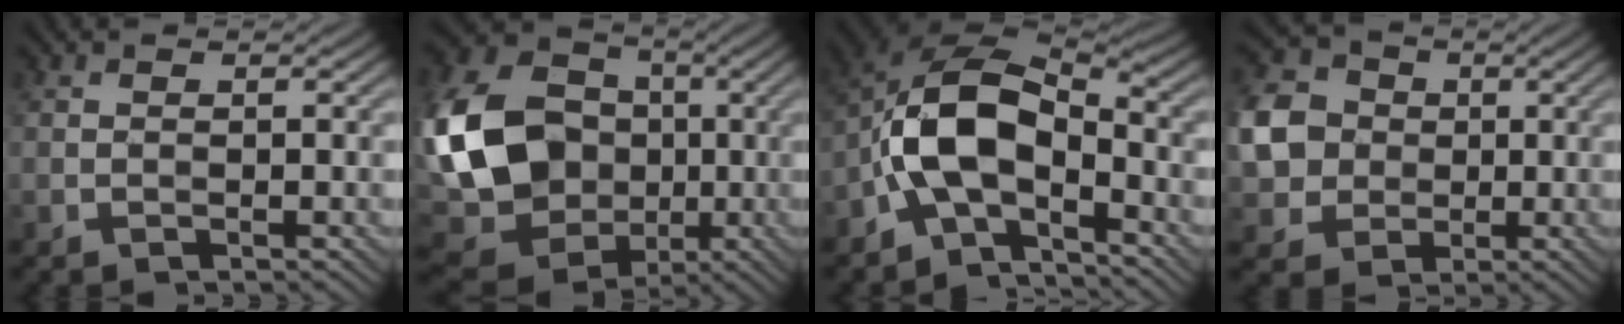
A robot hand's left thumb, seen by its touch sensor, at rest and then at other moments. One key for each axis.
{"total": 19.1, "fx": -1.3, "fy": 15.7, "fz": 10.7, "tx": -0.280, "ty": -0.017, "tz": -0.014}
{"total": 10.6, "fx": -3.1, "fy": 5.7, "fz": 8.4, "tx": -0.171, "ty": 0.009, "tz": -0.072}
{"total": 8.3, "fx": 0.1, "fy": 7.5, "fz": 3.6, "tx": -0.118, "ty": -0.001, "tz": -0.001}